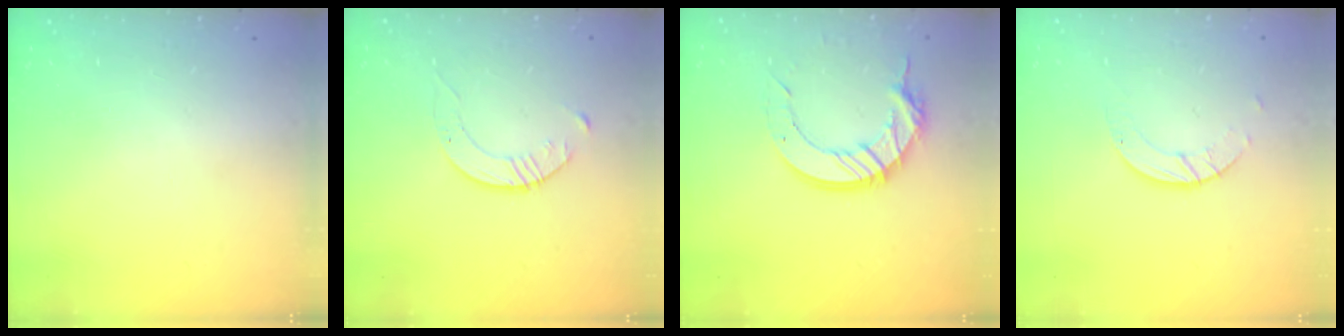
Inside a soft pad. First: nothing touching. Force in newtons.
{"total": 3.1, "press": 3.1, "slide": 0.4}
{"total": 12.6, "press": 12.6, "slide": 1.2}
{"total": 3.6, "press": 3.6, "slide": 0.2}